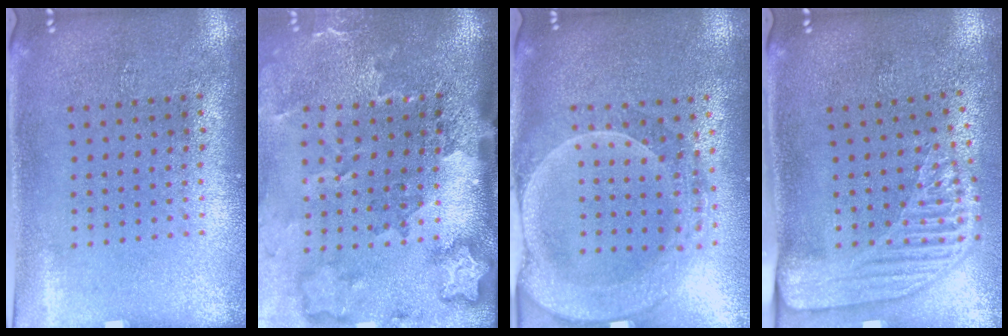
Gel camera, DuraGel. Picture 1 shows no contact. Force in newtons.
{"total": 3.5, "press": 2.3, "slide": 2.6}
{"total": 2.4, "press": 2.2, "slide": 1.1}
{"total": 2.2, "press": 1.8, "slide": 1.3}